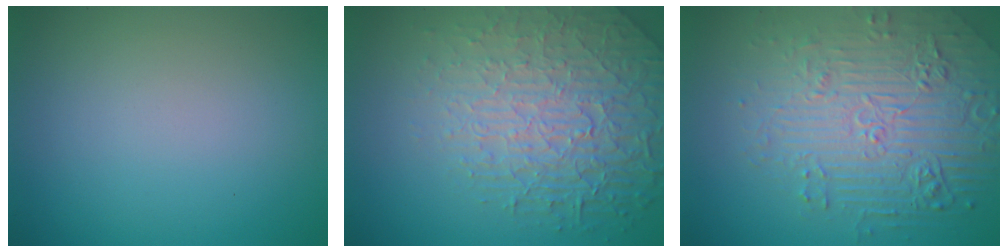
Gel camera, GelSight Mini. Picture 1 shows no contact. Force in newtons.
{"total": 6.5, "press": 5.3, "slide": 3.7}
{"total": 7.4, "press": 5.5, "slide": 5.0}